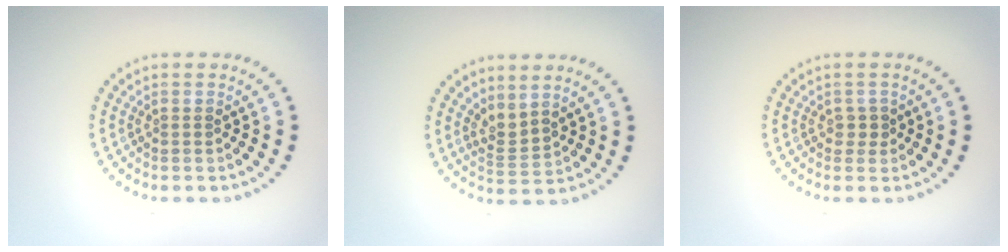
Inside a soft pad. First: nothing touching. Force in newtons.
{"total": 2.3, "press": 1.5, "slide": 1.7}
{"total": 1.1, "press": 0.9, "slide": 0.6}